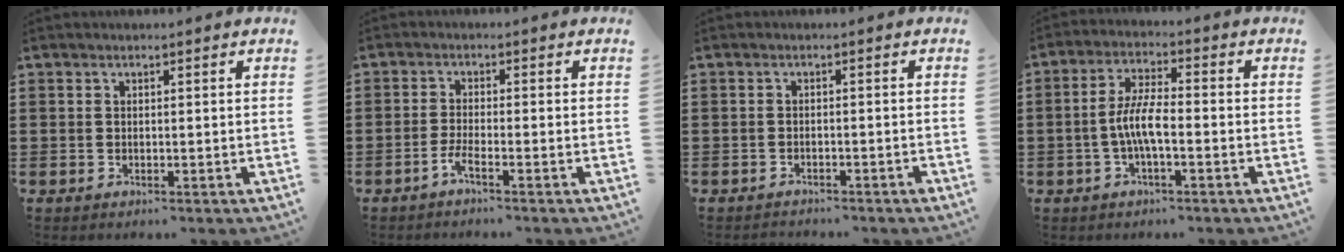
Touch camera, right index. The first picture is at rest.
{"total": 2.6, "force": [-1.9, -0.2, 1.7], "torque": [-0.046, -0.008, -0.040]}
{"total": 1.5, "force": [-1.5, 0.1, -0.1], "torque": [-0.004, 0.001, -0.032]}
{"total": 6.0, "force": [-1.6, 1.5, 5.6], "torque": [-0.125, -0.004, -0.038]}